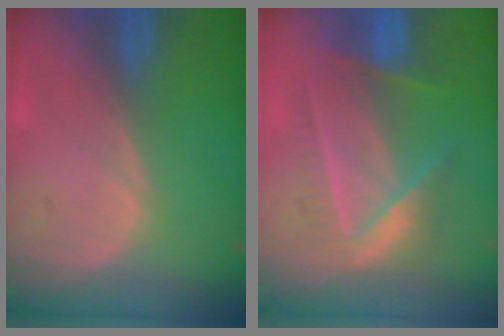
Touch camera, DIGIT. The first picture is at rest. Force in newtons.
{"total": 6.8, "press": 6.7, "slide": 1.2}